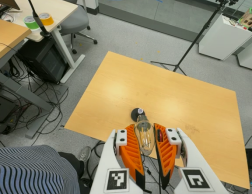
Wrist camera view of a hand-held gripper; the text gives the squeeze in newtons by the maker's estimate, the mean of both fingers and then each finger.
{"total": 19.2, "left": 23.9, "right": 14.4}